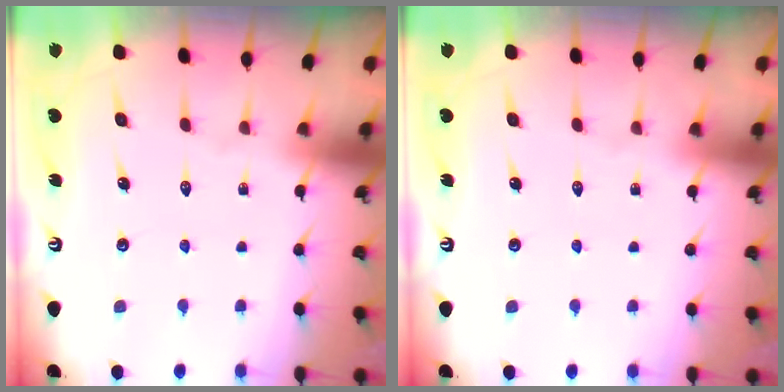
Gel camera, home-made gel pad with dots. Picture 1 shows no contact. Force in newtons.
{"total": 0.0}